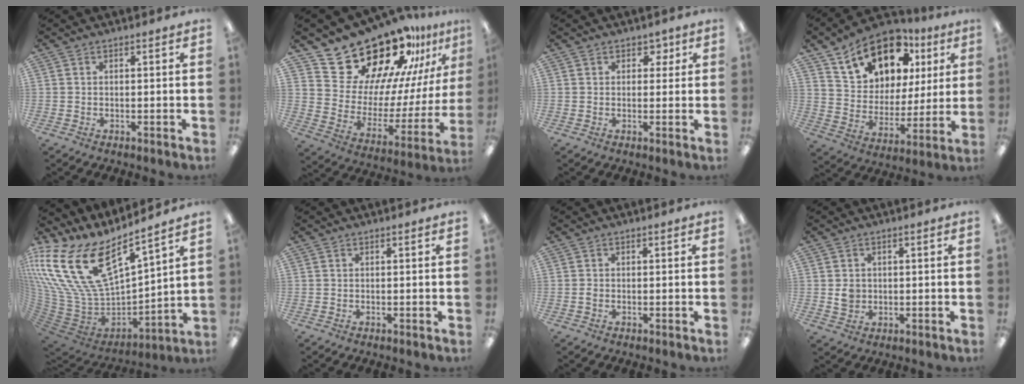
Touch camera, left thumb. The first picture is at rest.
{"total": 23.9, "force": [20.5, 9.7, 7.4], "torque": [-0.116, -0.157, 0.370]}
{"total": 3.7, "force": [1.9, 3.0, 1.3], "torque": [0.001, -0.004, 0.028]}
{"total": 16.8, "force": [10.8, 10.5, 7.5], "torque": [-0.130, -0.055, 0.199]}
{"total": 23.5, "force": [12.0, 12.2, 16.2], "torque": [-0.336, -0.079, 0.227]}
{"total": 0.0}
{"total": 0.8, "force": [-0.2, 0.7, 0.3], "torque": [-0.006, 0.004, -0.006]}
{"total": 3.2, "force": [0.3, 3.0, 1.2], "torque": [-0.009, -0.001, 0.001]}